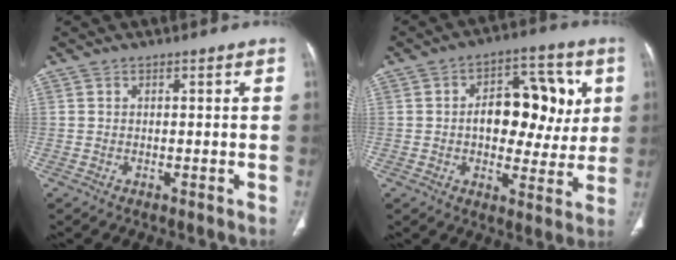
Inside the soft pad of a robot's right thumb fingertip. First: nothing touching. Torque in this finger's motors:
{"motor_torque": [0.00, 0.07, 0.59, 0.16, 0.06]}